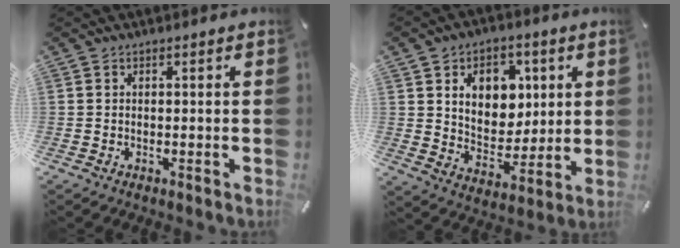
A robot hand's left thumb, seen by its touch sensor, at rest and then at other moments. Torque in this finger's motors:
{"motor_torque": [1.35, 1.36, 0.97, -0.96, 0.19]}